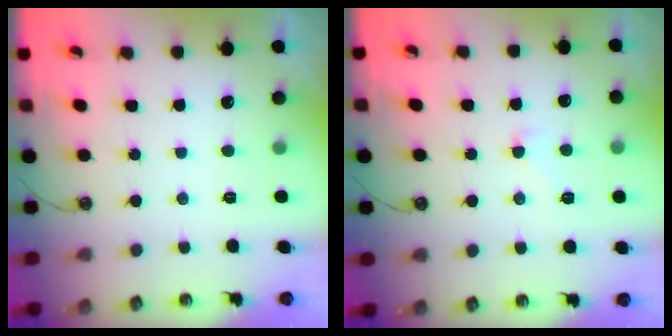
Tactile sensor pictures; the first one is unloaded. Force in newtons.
{"total": 2.3, "press": 2.1, "slide": 0.9}